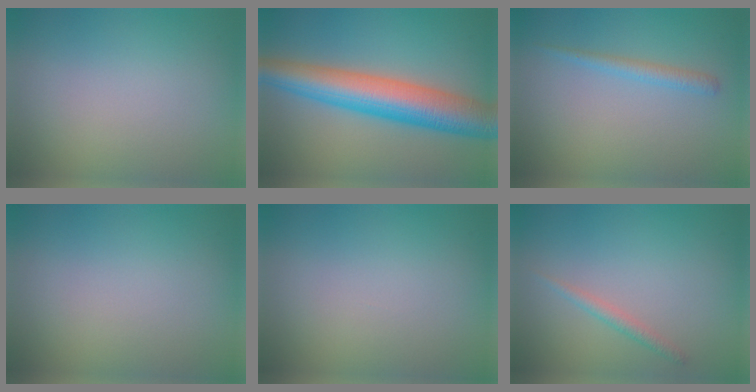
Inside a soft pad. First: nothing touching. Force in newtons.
{"total": 8.6, "press": 8.6, "slide": 0.2}
{"total": 1.5, "press": 1.5, "slide": 0.0}
{"total": 0.0}
{"total": 0.0}
{"total": 1.2, "press": 1.1, "slide": 0.0}